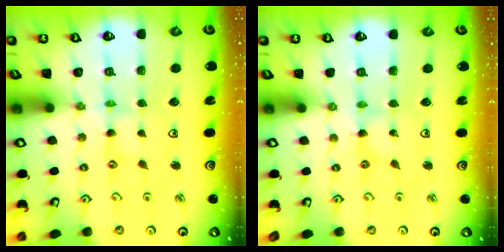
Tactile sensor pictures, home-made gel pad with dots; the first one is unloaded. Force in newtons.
{"total": 0.0}